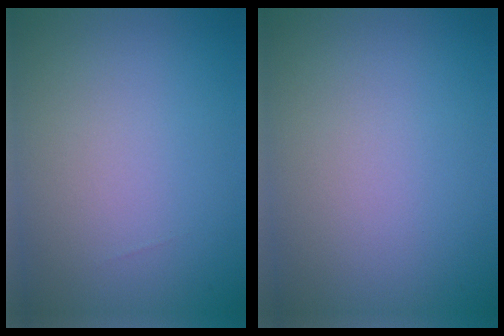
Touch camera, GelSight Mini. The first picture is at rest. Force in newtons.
{"total": 0.0}